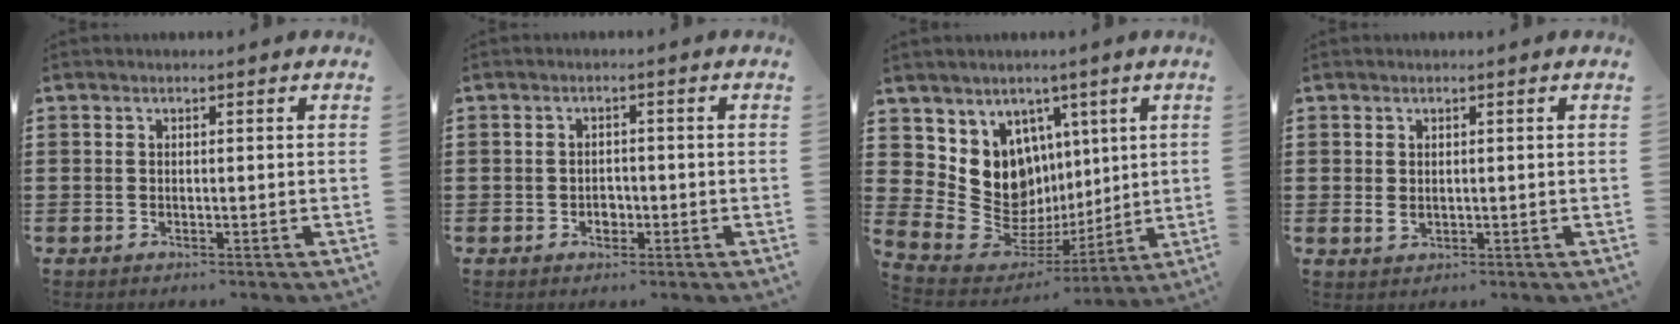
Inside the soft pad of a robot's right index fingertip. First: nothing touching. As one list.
[{"total": 1.7, "force": [-0.8, 1.2, 0.9], "torque": [-0.022, -0.003, -0.015]}, {"total": 11.5, "force": [2.3, 10.6, 3.8], "torque": [-0.111, -0.036, 0.053]}, {"total": 1.2, "force": [0.1, 0.8, 0.9], "torque": [-0.019, 0.003, 0.002]}]